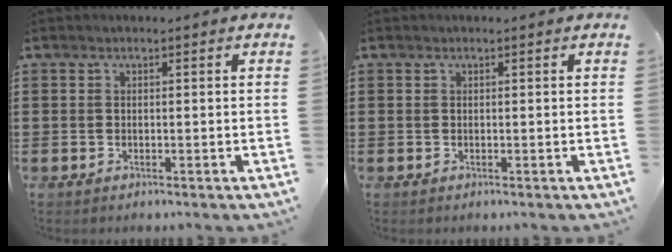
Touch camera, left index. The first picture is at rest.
{"total": 0.0}